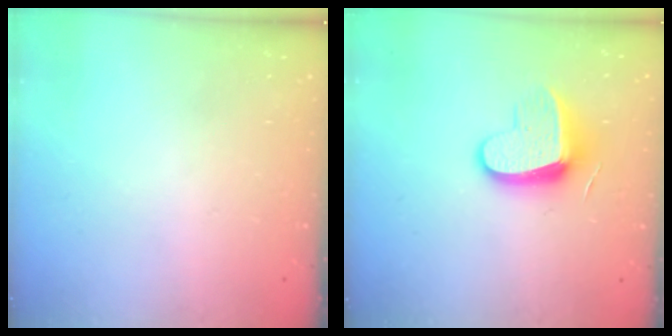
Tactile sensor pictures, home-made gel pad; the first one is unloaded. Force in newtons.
{"total": 11.6, "press": 11.6, "slide": 0.5}